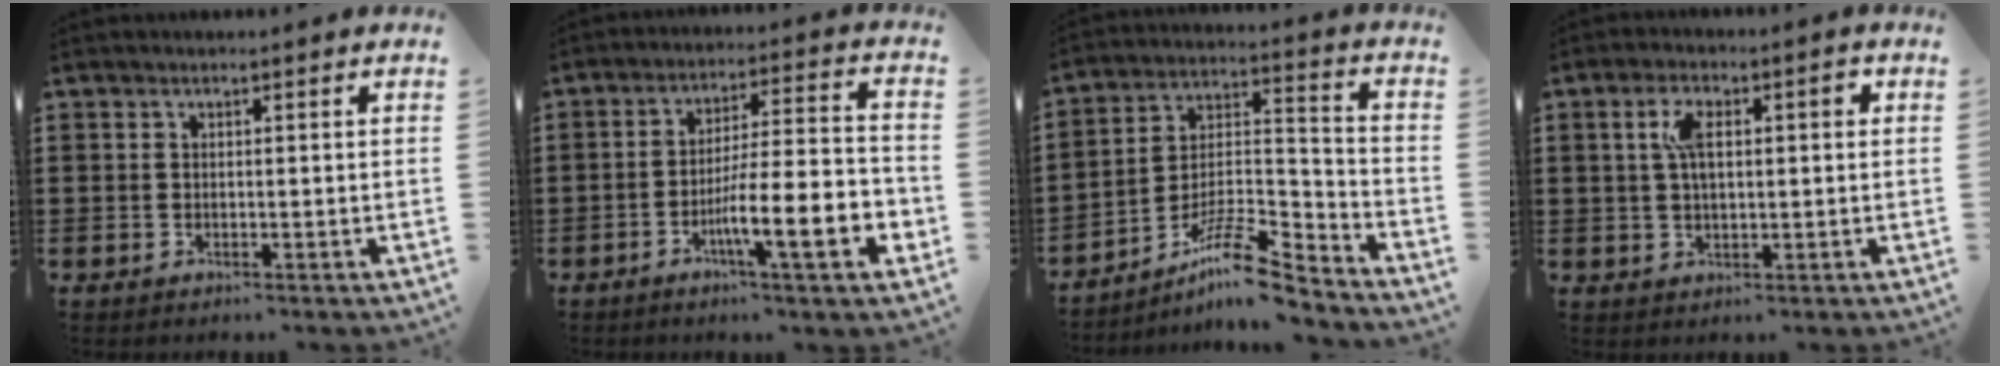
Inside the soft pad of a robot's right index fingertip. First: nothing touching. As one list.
[{"total": 11.3, "force": [-4.7, 1.7, 10.2], "torque": [-0.172, -0.009, -0.087]}, {"total": 11.2, "force": [-9.0, 2.0, 6.4], "torque": [-0.109, 0.020, -0.172]}, {"total": 5.5, "force": [1.1, 2.3, 4.9], "torque": [-0.092, 0.011, 0.013]}]